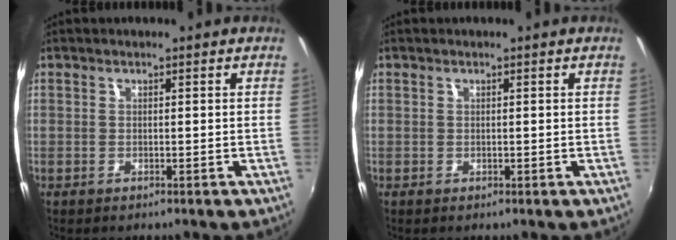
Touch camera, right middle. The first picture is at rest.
{"total": 0.0}